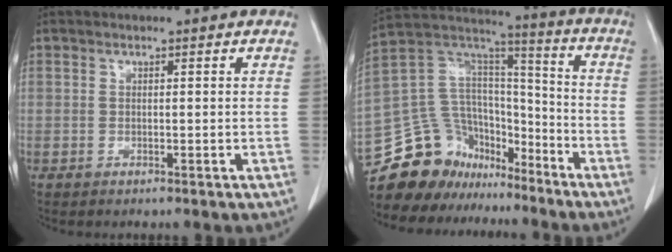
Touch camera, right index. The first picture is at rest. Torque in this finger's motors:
{"motor_torque": [-0.17, -0.27, -0.50, -0.21]}